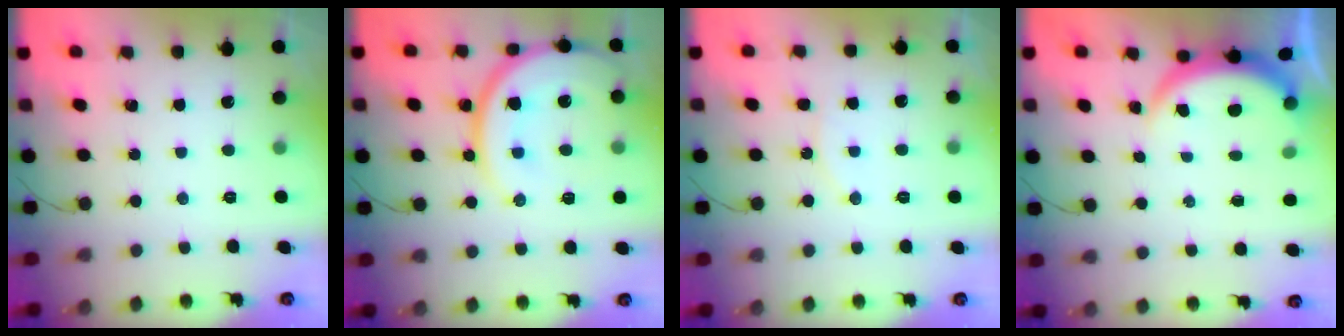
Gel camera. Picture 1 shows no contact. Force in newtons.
{"total": 16.7, "press": 16.7, "slide": 1.3}
{"total": 8.2, "press": 8.2, "slide": 0.3}
{"total": 3.9, "press": 3.9, "slide": 0.2}